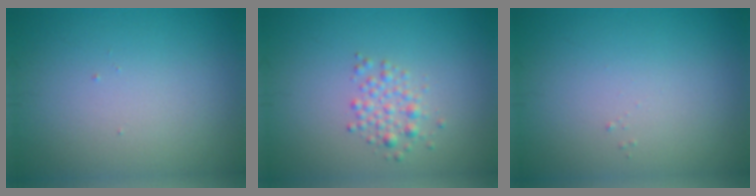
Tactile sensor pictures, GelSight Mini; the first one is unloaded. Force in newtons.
{"total": 1.9, "press": 1.9, "slide": 0.1}
{"total": 0.0}